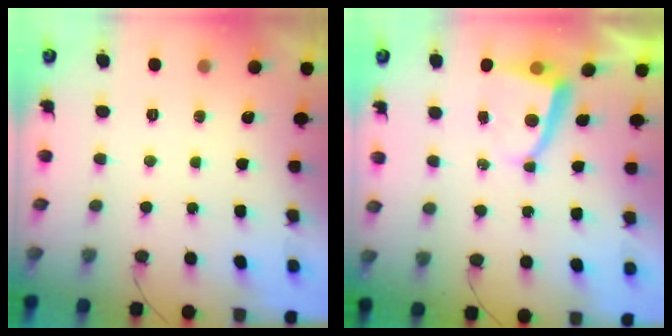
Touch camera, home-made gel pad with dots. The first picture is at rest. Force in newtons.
{"total": 4.6, "press": 4.6, "slide": 0.5}